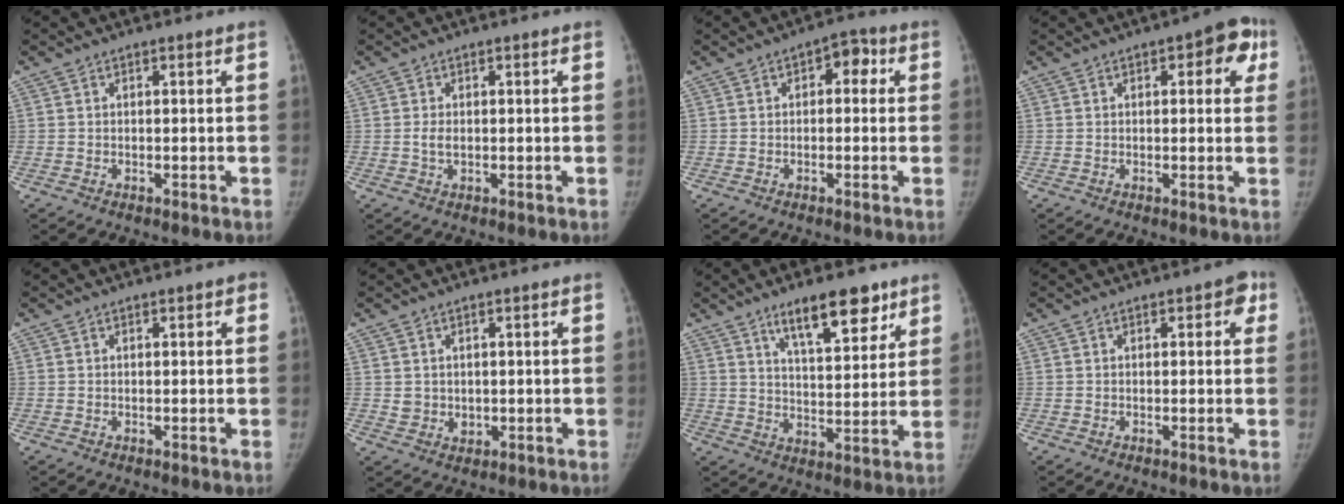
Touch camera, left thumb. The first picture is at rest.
{"total": 1.7, "force": [-0.1, 1.0, 1.3], "torque": [-0.028, -0.001, -0.002]}
{"total": 4.6, "force": [0.9, 2.9, 3.4], "torque": [-0.017, 0.014, 0.001]}
{"total": 7.2, "force": [2.6, 3.2, 5.9], "torque": [-0.033, 0.004, 0.020]}
{"total": 1.1, "force": [0.3, 0.6, 0.9], "torque": [-0.006, 0.003, 0.003]}
{"total": 2.8, "force": [0.4, 2.6, 1.0], "torque": [-0.008, -0.005, 0.016]}
{"total": 12.4, "force": [8.0, 4.5, 8.4], "torque": [-0.100, -0.042, 0.132]}
{"total": 3.1, "force": [1.0, 1.8, 2.4], "torque": [-0.006, 0.004, 0.005]}